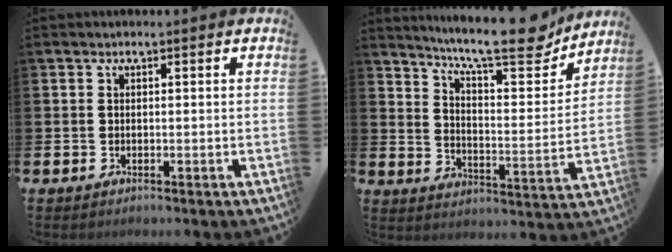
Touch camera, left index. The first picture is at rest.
{"total": 12.1, "force": [10.4, 2.2, 5.8], "torque": [-0.103, -0.073, 0.173]}